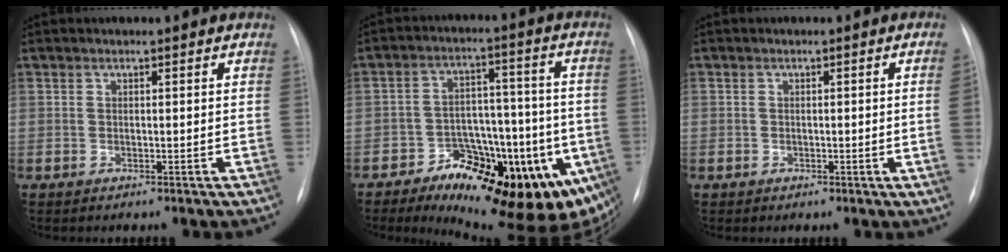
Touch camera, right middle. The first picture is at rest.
{"total": 20.1, "force": [-9.2, 8.3, 15.9], "torque": [-0.162, 0.022, -0.118]}
{"total": 2.0, "force": [-0.3, -0.2, 1.9], "torque": [-0.036, 0.001, -0.003]}